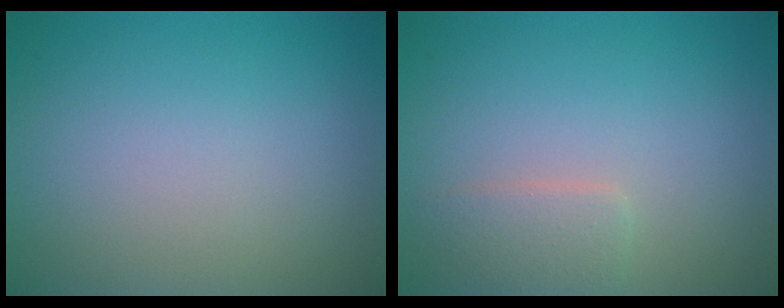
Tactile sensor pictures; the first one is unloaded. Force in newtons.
{"total": 2.0, "press": 2.0, "slide": 0.1}